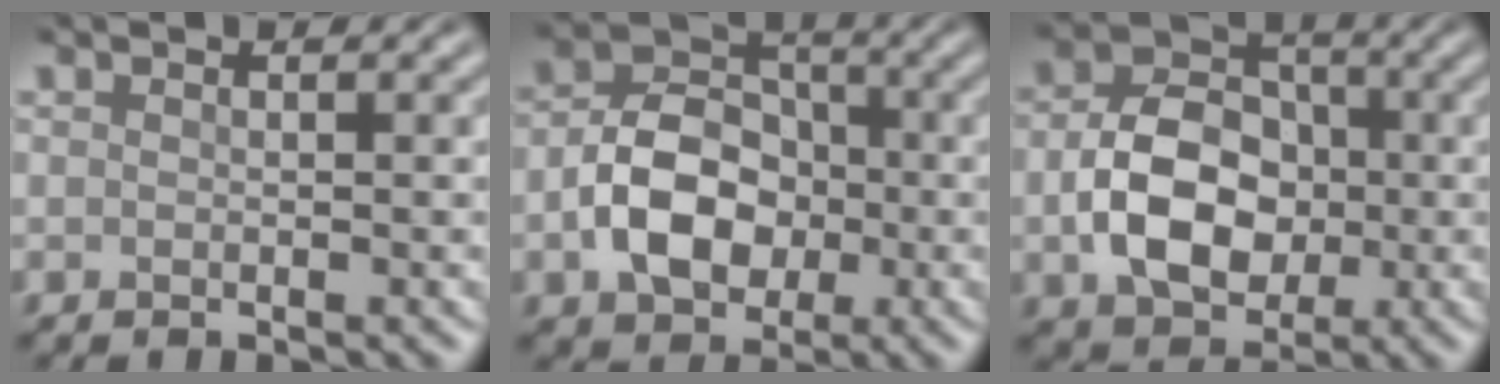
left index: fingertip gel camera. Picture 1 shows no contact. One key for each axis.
{"total": 6.6, "fx": -1.4, "fy": 4.9, "fz": 4.2, "tx": -0.075, "ty": 0.006, "tz": -0.031}
{"total": 7.4, "fx": -0.9, "fy": 5.5, "fz": 4.8, "tx": -0.091, "ty": -0.001, "tz": -0.015}